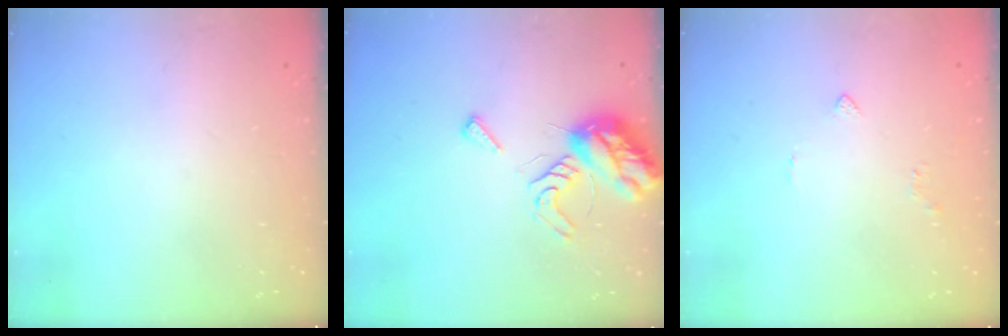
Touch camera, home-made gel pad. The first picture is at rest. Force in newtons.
{"total": 8.6, "press": 8.5, "slide": 0.9}
{"total": 2.2, "press": 2.1, "slide": 0.5}